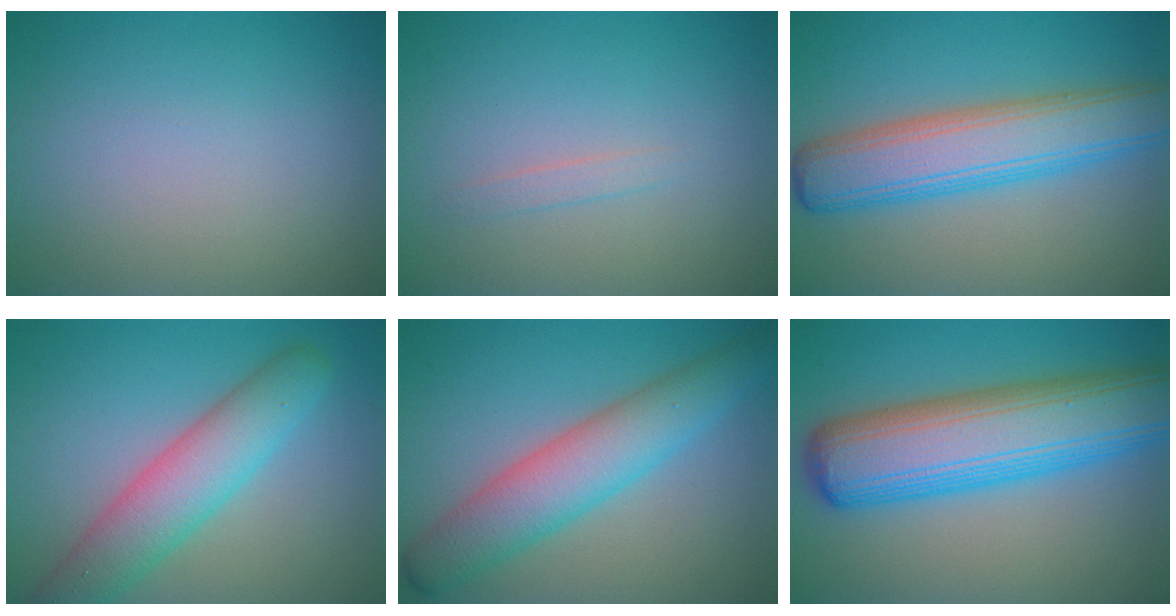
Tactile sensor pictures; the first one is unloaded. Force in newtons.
{"total": 0.9, "press": 0.9, "slide": 0.0}
{"total": 7.7, "press": 7.7, "slide": 0.4}
{"total": 6.2, "press": 6.2, "slide": 0.3}
{"total": 6.4, "press": 6.4, "slide": 0.1}
{"total": 11.8, "press": 11.8, "slide": 0.3}